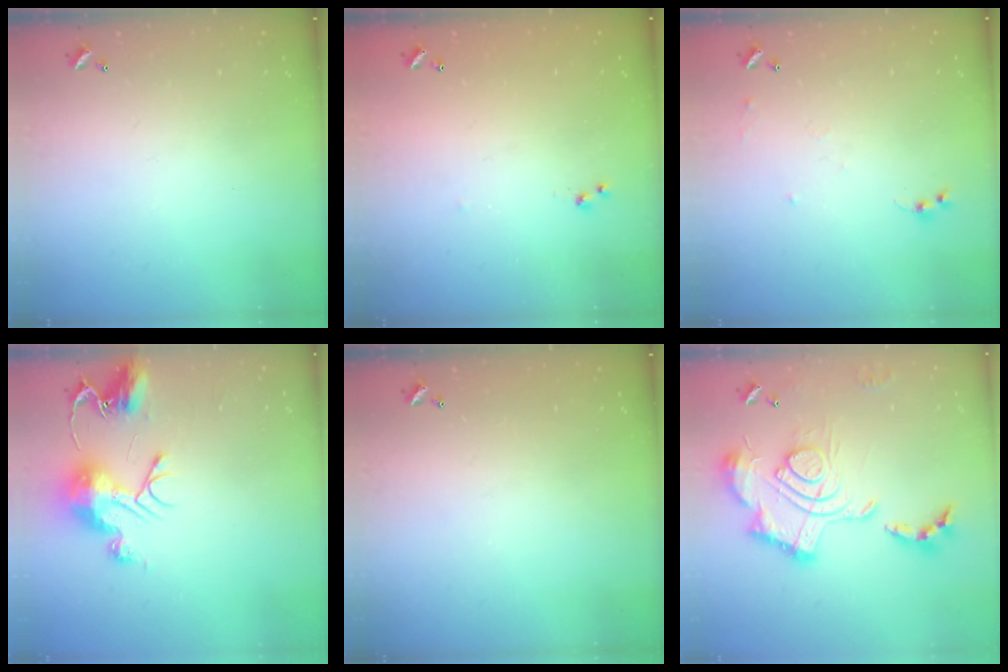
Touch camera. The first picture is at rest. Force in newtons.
{"total": 4.8, "press": 4.7, "slide": 0.4}
{"total": 6.6, "press": 6.6, "slide": 0.6}
{"total": 12.0, "press": 12.0, "slide": 1.1}
{"total": 0.0}
{"total": 2.5, "press": 1.9, "slide": 1.7}